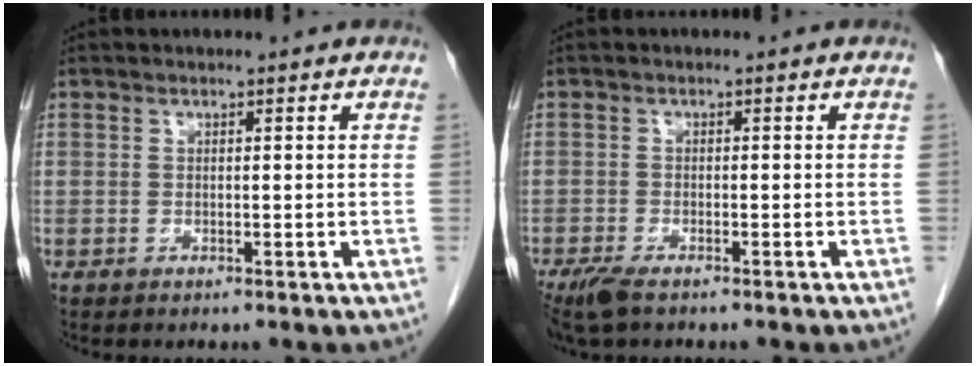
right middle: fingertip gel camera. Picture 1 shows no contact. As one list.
[{"total": 4.2, "force": [-3.1, 1.2, 2.7], "torque": [-0.058, -0.012, -0.054]}]